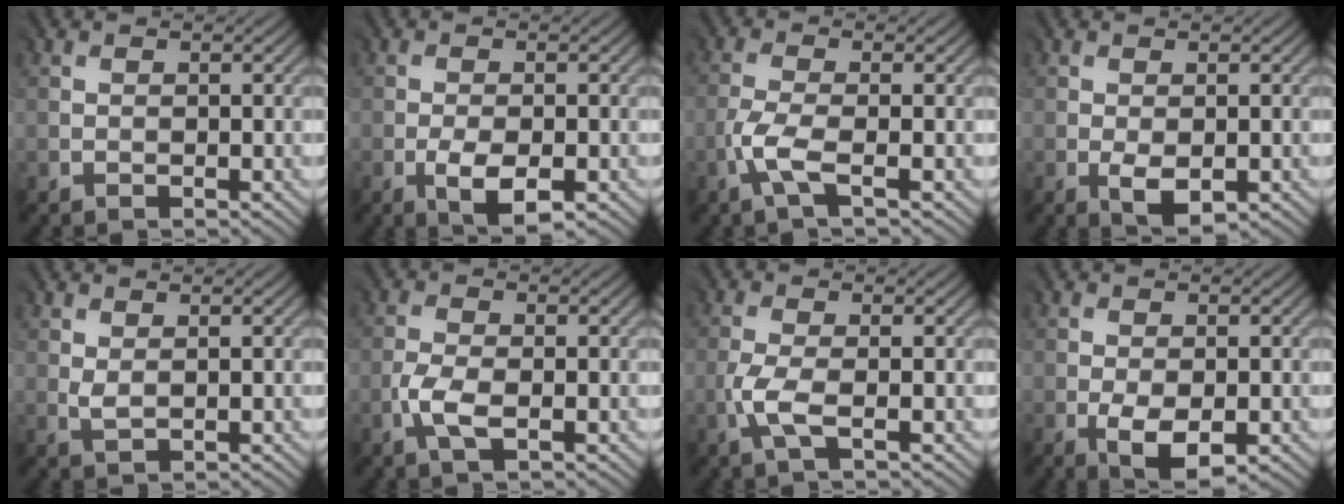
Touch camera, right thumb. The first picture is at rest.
{"total": 4.4, "force": [-2.2, 1.7, 3.4], "torque": [-0.068, -0.009, -0.038]}
{"total": 3.2, "force": [-1.9, 0.3, 2.5], "torque": [-0.064, 0.001, -0.050]}
{"total": 2.8, "force": [-0.9, 1.4, 2.1], "torque": [-0.048, -0.008, -0.012]}
{"total": 0.9, "force": [0.6, 0.4, 0.6], "torque": [-0.021, -0.002, 0.014]}
{"total": 2.9, "force": [-1.5, 0.9, 2.3], "torque": [-0.060, -0.001, -0.034]}
{"total": 2.8, "force": [-1.4, 0.5, 2.4], "torque": [-0.065, 0.002, -0.034]}
{"total": 4.5, "force": [-1.8, 2.2, 3.5], "torque": [-0.078, -0.010, -0.030]}